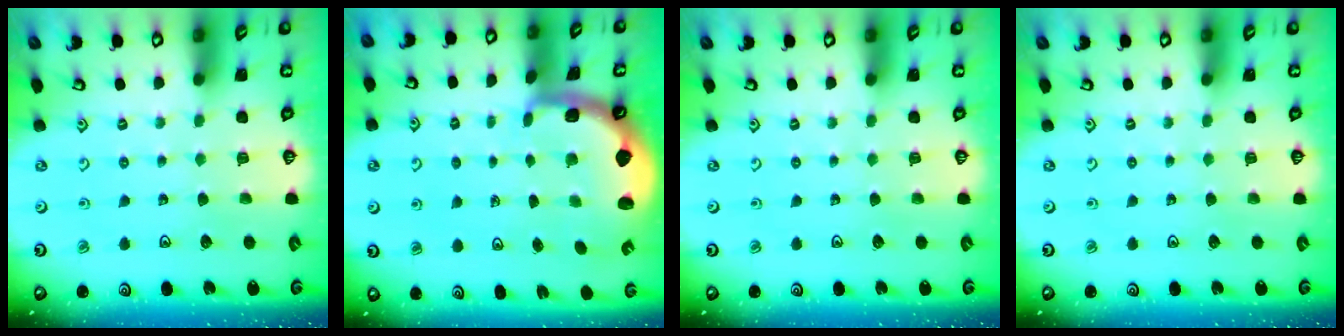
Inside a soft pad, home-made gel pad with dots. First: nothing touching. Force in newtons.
{"total": 2.7, "press": 2.2, "slide": 1.5}
{"total": 0.0}
{"total": 0.0}